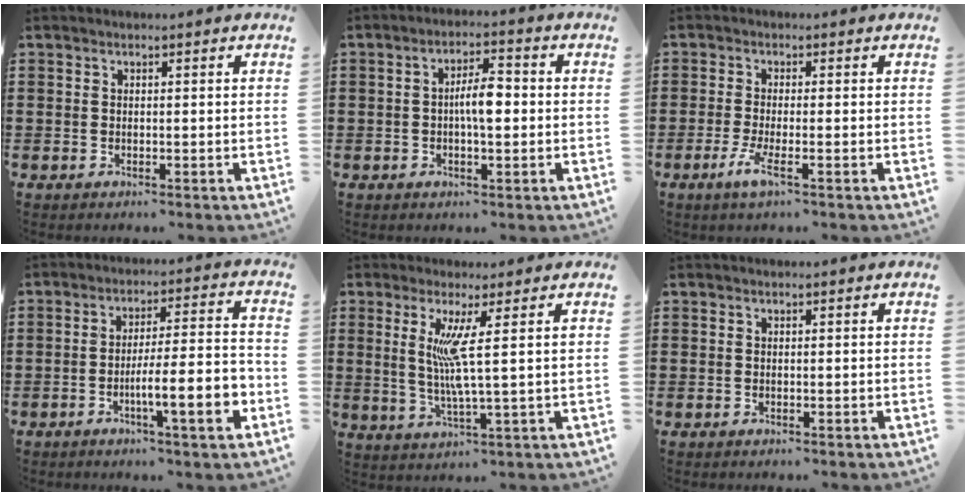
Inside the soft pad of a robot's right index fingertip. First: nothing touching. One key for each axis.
{"total": 5.0, "fx": -0.3, "fy": 1.6, "fz": 4.7, "tx": -0.085, "ty": 0.007, "tz": -0.008}
{"total": 3.8, "fx": -1.8, "fy": 0.3, "fz": 3.4, "tx": -0.078, "ty": -0.014, "tz": -0.036}
{"total": 9.3, "fx": -3.6, "fy": 1.2, "fz": 8.5, "tx": -0.130, "ty": -0.003, "tz": -0.064}
{"total": 6.8, "fx": 1.7, "fy": -0.2, "fz": 6.6, "tx": -0.138, "ty": -0.012, "tz": 0.022}
{"total": 0.0}